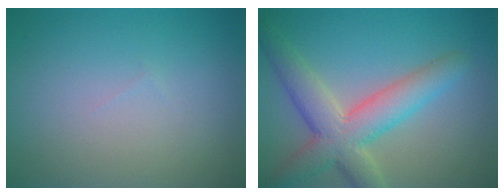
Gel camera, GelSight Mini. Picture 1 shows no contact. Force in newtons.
{"total": 6.6, "press": 6.6, "slide": 0.4}